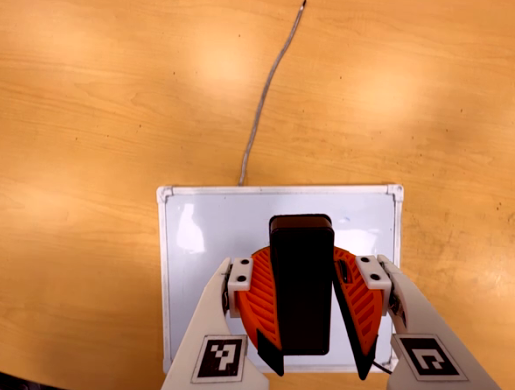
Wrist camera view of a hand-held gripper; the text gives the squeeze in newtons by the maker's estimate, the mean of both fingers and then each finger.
{"total": 9.0, "left": 8.3, "right": 9.8}